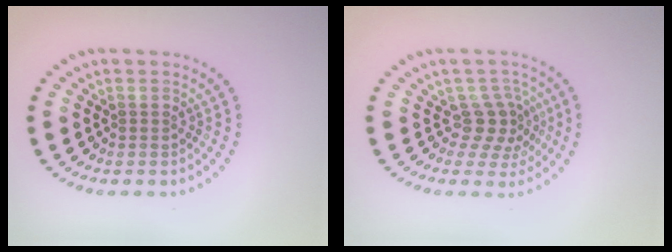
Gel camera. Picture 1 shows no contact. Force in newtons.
{"total": 2.9, "press": 2.3, "slide": 1.8}